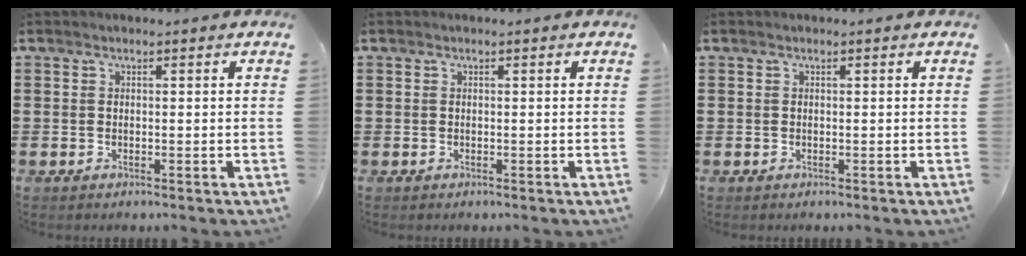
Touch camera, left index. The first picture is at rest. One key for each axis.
{"total": 0.0}
{"total": 0.0}